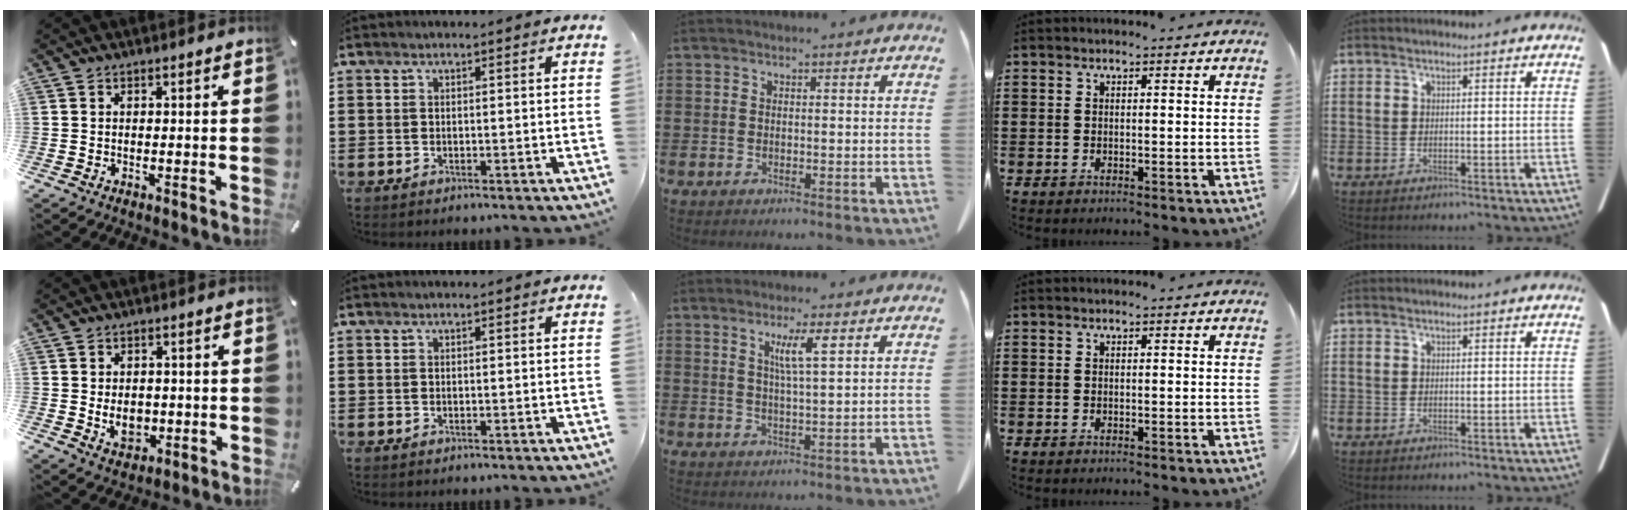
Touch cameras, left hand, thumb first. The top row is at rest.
{"thumb": {"total": 5.6, "force": [-0.5, 4.5, 3.4], "torque": [-0.051, -0.007, -0.012]}, "middle": {"total": 4.6, "force": [2.2, 0.4, 4.1], "torque": [-0.086, 0.001, 0.034]}}